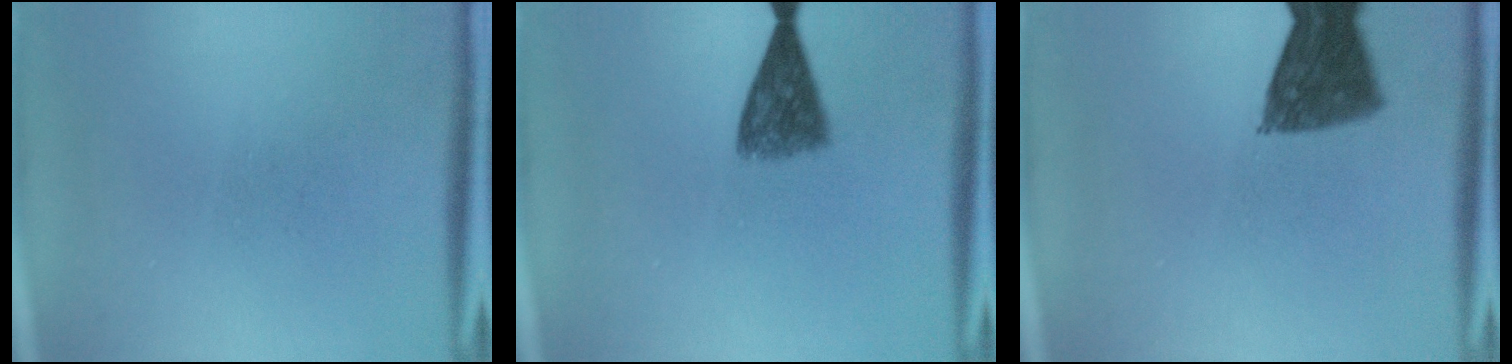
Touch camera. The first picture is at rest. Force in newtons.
{"total": 5.9}
{"total": 9.4}